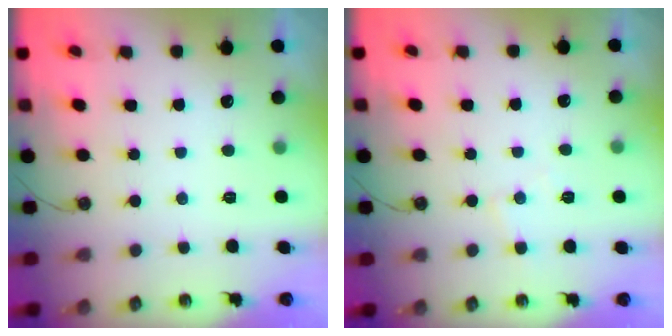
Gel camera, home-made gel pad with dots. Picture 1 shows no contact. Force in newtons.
{"total": 4.4, "press": 4.3, "slide": 0.6}